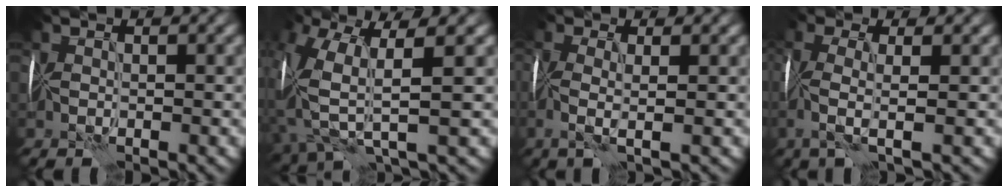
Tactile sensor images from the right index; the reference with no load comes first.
{"total": 9.0, "force": [0.1, 4.0, 8.0], "torque": [-0.206, -0.020, 0.006]}
{"total": 2.5, "force": [-0.4, 0.3, 2.4], "torque": [-0.058, -0.004, -0.011]}
{"total": 3.6, "force": [-0.5, 0.7, 3.5], "torque": [-0.083, -0.003, -0.017]}